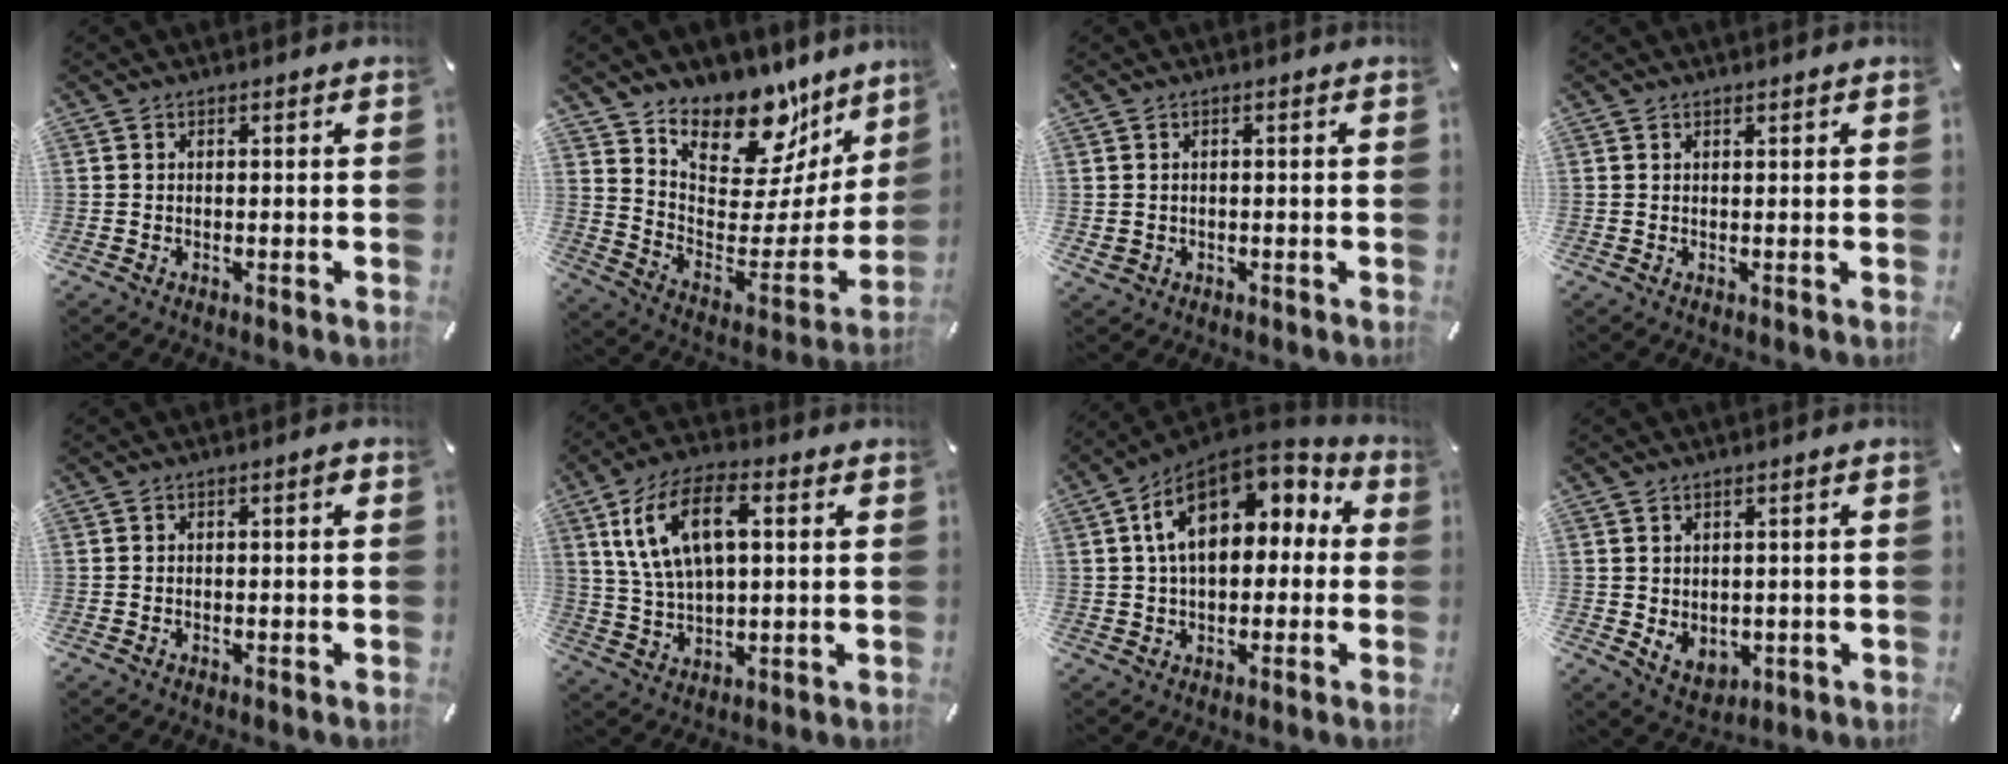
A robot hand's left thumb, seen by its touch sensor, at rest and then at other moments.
{"total": 17.2, "force": [14.5, 7.9, 4.8], "torque": [-0.067, -0.136, 0.251]}
{"total": 1.3, "force": [-0.1, 1.2, 0.4], "torque": [-0.008, 0.003, -0.003]}
{"total": 0.5, "force": [0.5, 0.0, 0.1], "torque": [-0.004, -0.004, 0.011]}
{"total": 1.0, "force": [-0.1, 0.2, 1.0], "torque": [-0.020, 0.001, -0.003]}
{"total": 13.5, "force": [4.8, 7.1, 10.4], "torque": [-0.226, 0.008, 0.084]}
{"total": 15.0, "force": [5.2, 9.9, 10.0], "torque": [-0.186, -0.025, 0.093]}
{"total": 4.5, "force": [1.2, 4.0, 1.5], "torque": [-0.018, -0.015, 0.024]}